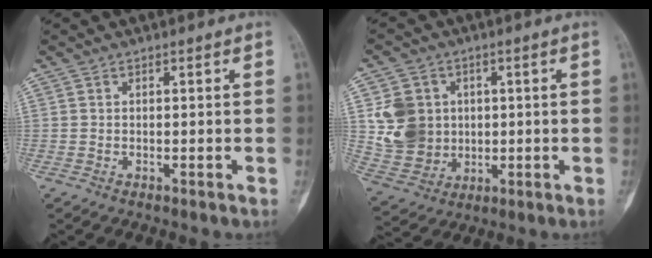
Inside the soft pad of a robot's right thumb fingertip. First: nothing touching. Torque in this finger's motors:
{"motor_torque": [0.38, 0.39, 0.96, 0.44, 0.07]}